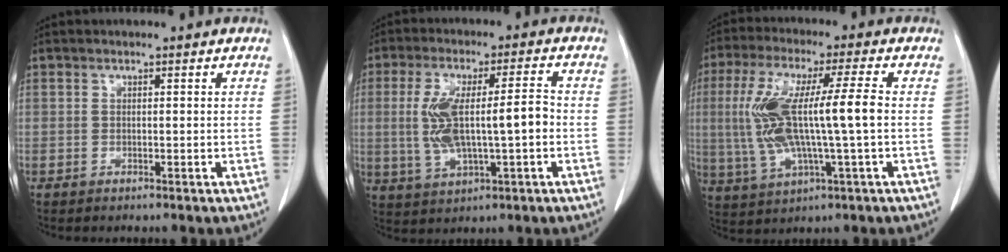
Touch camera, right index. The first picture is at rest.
{"total": 11.0, "force": [-0.7, 2.6, 10.7], "torque": [-0.215, 0.018, -0.004]}
{"total": 13.9, "force": [0.0, 1.4, 13.8], "torque": [-0.287, 0.011, 0.002]}